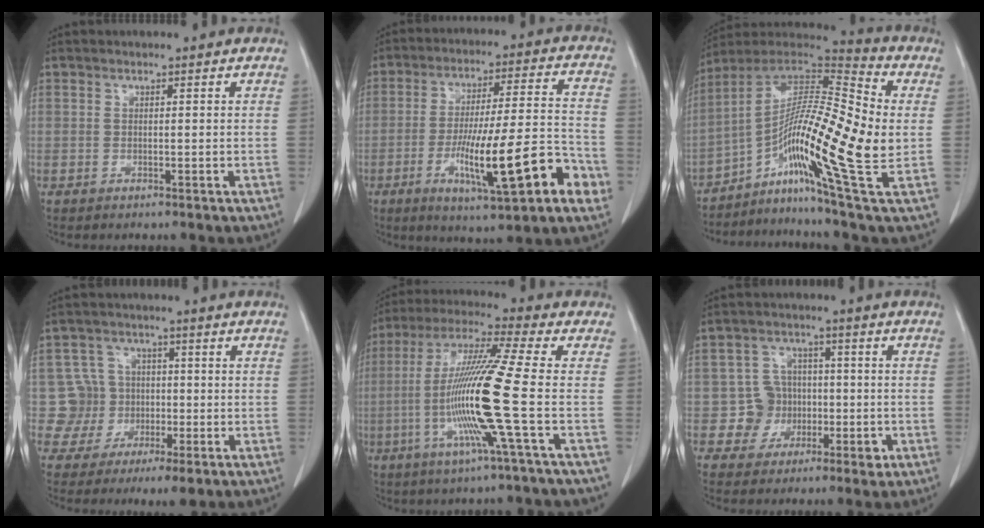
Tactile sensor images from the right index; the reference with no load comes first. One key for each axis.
{"total": 18.9, "fx": -6.9, "fy": 1.9, "fz": 17.5, "tx": -0.262, "ty": -0.002, "tz": -0.100}
{"total": 20.8, "fx": -3.1, "fy": 1.4, "fz": 20.5, "tx": -0.375, "ty": 0.001, "tz": -0.065}
{"total": 6.0, "fx": -0.6, "fy": 6.0, "fz": 0.3, "tx": 0.008, "ty": 0.017, "tz": -0.005}
{"total": 15.7, "fx": -3.1, "fy": -1.8, "fz": 15.2, "tx": -0.306, "ty": -0.011, "tz": -0.074}
{"total": 6.5, "fx": -1.0, "fy": 6.3, "fz": 1.0, "tx": 0.000, "ty": 0.023, "tz": -0.010}